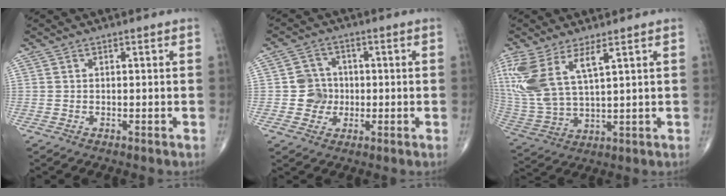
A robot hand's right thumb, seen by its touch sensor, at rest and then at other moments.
{"total": 5.1, "force": [-0.5, 4.9, 1.1], "torque": [0.009, 0.011, -0.013]}
{"total": 13.6, "force": [6.2, 4.9, 11.0], "torque": [-0.257, -0.023, 0.141]}